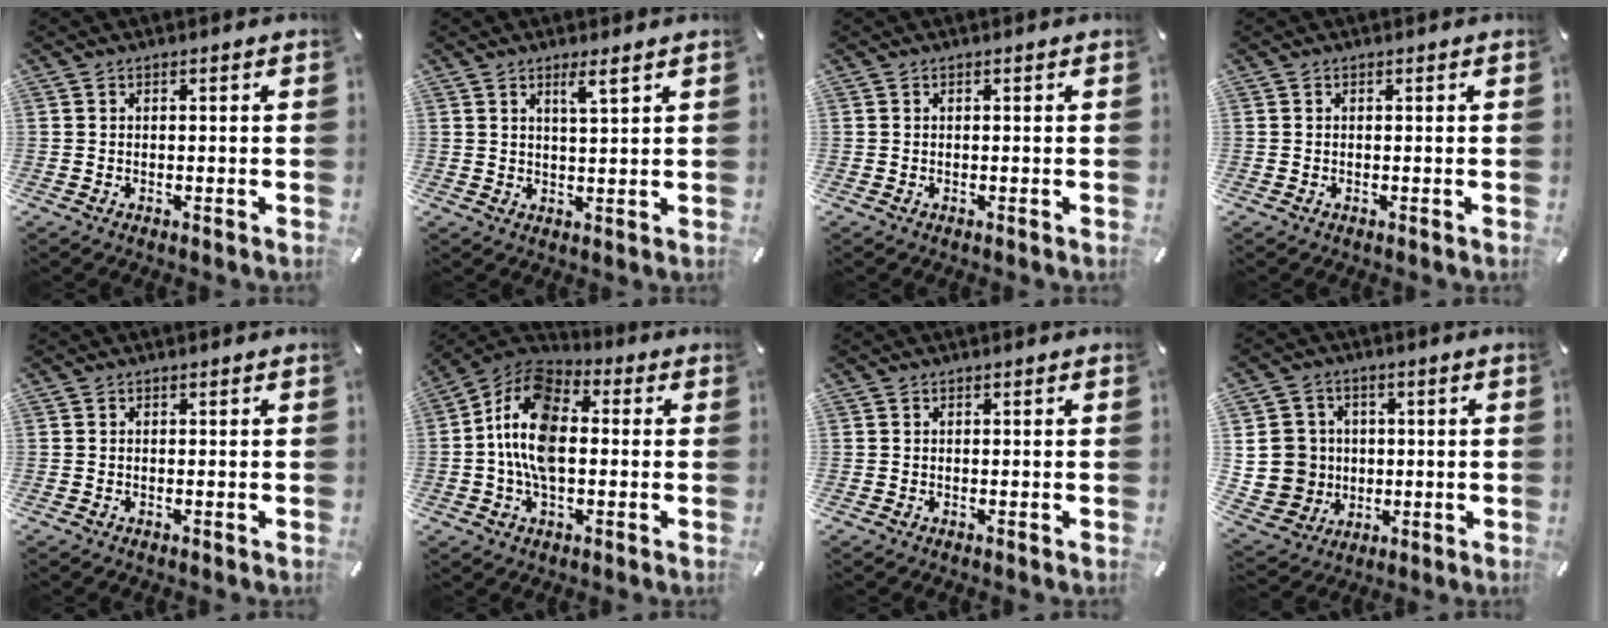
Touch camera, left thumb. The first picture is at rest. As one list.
[{"total": 3.7, "force": [2.5, 0.0, 2.7], "torque": [-0.058, -0.003, 0.043]}, {"total": 0.0}, {"total": 0.0}, {"total": 0.0}, {"total": 13.6, "force": [-0.6, 8.2, 10.8], "torque": [-0.235, 0.009, -0.010]}, {"total": 0.0}, {"total": 10.7, "force": [0.5, 10.3, 2.6], "torque": [-0.062, 0.001, 0.019]}]